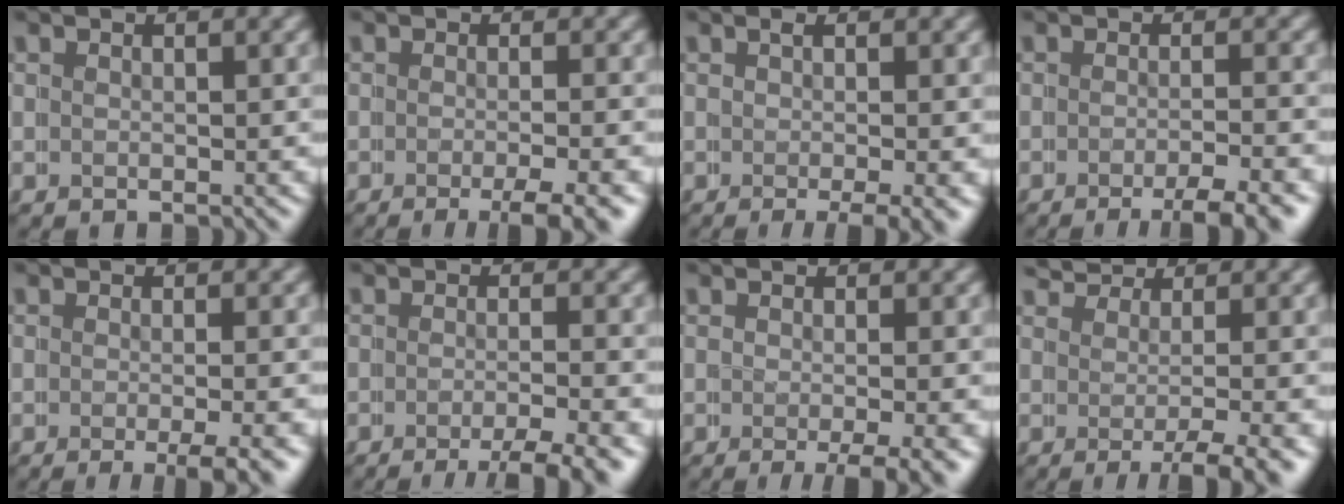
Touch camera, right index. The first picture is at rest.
{"total": 3.6, "force": [-2.1, 0.5, 2.9], "torque": [-0.028, 0.004, -0.039]}
{"total": 2.4, "force": [-1.0, 0.3, 2.2], "torque": [-0.024, 0.000, -0.017]}
{"total": 3.5, "force": [-2.4, 0.3, 2.5], "torque": [-0.031, 0.002, -0.045]}
{"total": 3.3, "force": [-1.8, 0.4, 2.8], "torque": [-0.024, 0.004, -0.031]}
{"total": 4.1, "force": [-2.7, 0.4, 3.0], "torque": [-0.036, -0.002, -0.048]}
{"total": 3.1, "force": [-1.7, 0.4, 2.6], "torque": [-0.030, -0.004, -0.027]}
{"total": 3.7, "force": [1.0, 0.5, 3.5], "torque": [-0.029, 0.010, 0.012]}